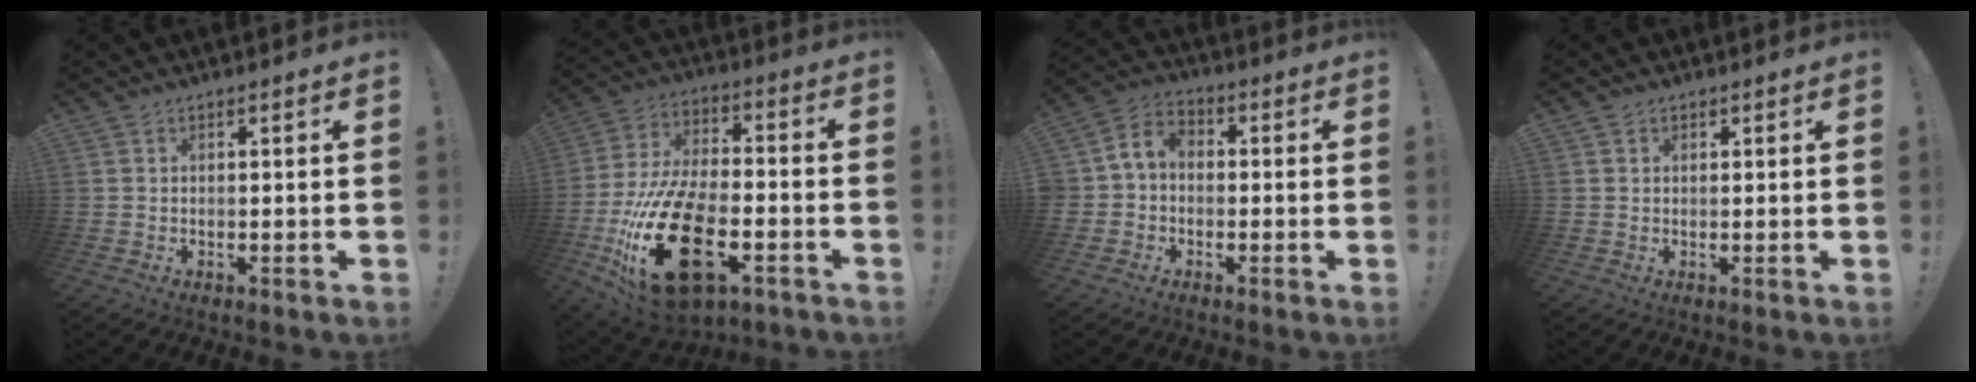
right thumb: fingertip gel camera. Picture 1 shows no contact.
{"total": 27.6, "force": [-9.4, 15.1, 21.0], "torque": [-0.402, 0.055, -0.141]}
{"total": 6.0, "force": [-0.8, 5.1, 3.1], "torque": [-0.075, 0.021, -0.013]}
{"total": 0.8, "force": [0.4, 0.7, 0.2], "torque": [-0.001, 0.000, 0.008]}